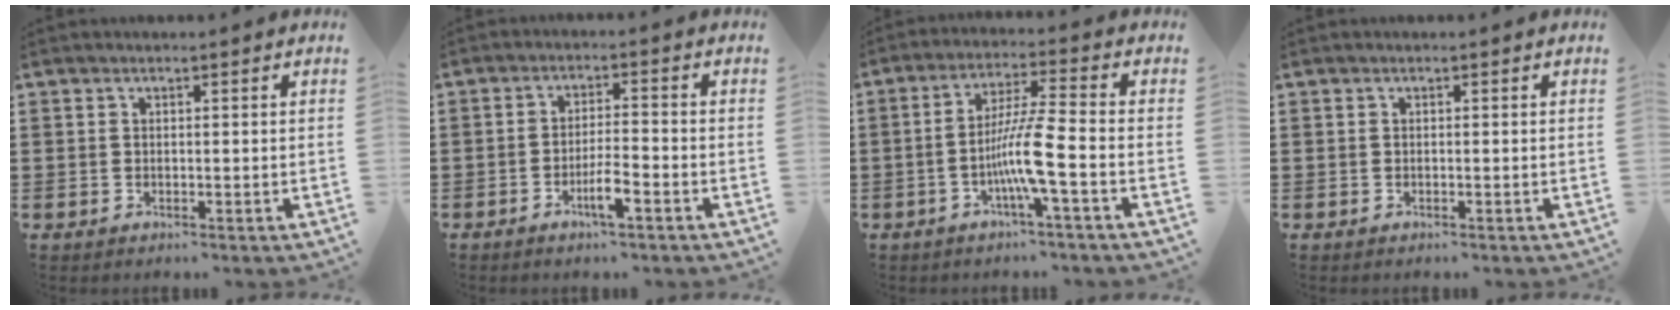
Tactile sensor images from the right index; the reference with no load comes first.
{"total": 3.8, "force": [-2.3, 0.5, 3.0], "torque": [-0.060, 0.001, -0.044]}
{"total": 8.1, "force": [-2.8, -0.1, 7.6], "torque": [-0.151, -0.010, -0.058]}
{"total": 0.0}